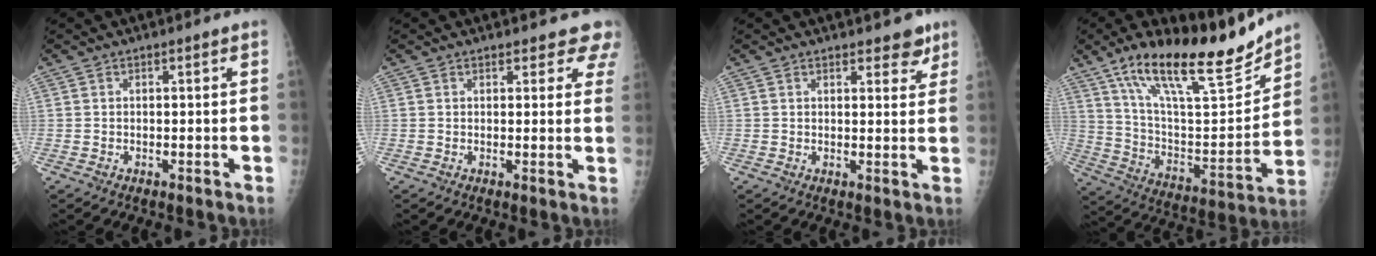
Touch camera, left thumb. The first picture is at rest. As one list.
[{"total": 5.4, "force": [4.9, 2.2, 0.5], "torque": [0.041, -0.020, 0.030]}, {"total": 4.0, "force": [3.0, 1.8, 1.9], "torque": [0.002, -0.016, 0.038]}, {"total": 24.7, "force": [17.6, 7.1, 15.9], "torque": [-0.228, -0.068, 0.301]}]